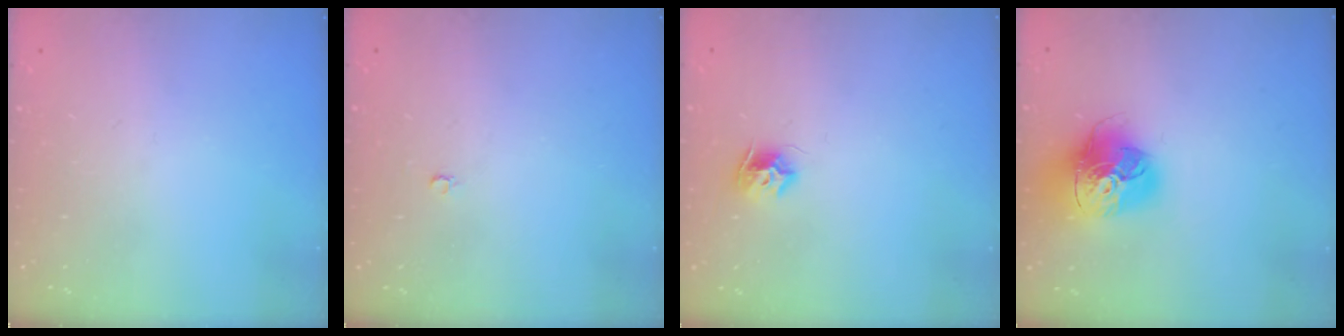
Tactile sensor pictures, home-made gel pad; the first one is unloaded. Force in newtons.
{"total": 2.0, "press": 2.0, "slide": 0.4}
{"total": 7.5, "press": 7.5, "slide": 0.1}
{"total": 18.6, "press": 18.5, "slide": 1.9}